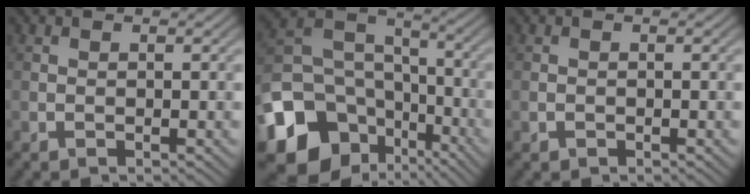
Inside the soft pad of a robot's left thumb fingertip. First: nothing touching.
{"total": 16.0, "force": [-7.7, 12.1, 7.0], "torque": [-0.210, -0.041, -0.126]}
{"total": 0.6, "force": [-0.3, 0.5, 0.2], "torque": [-0.001, -0.004, -0.006]}